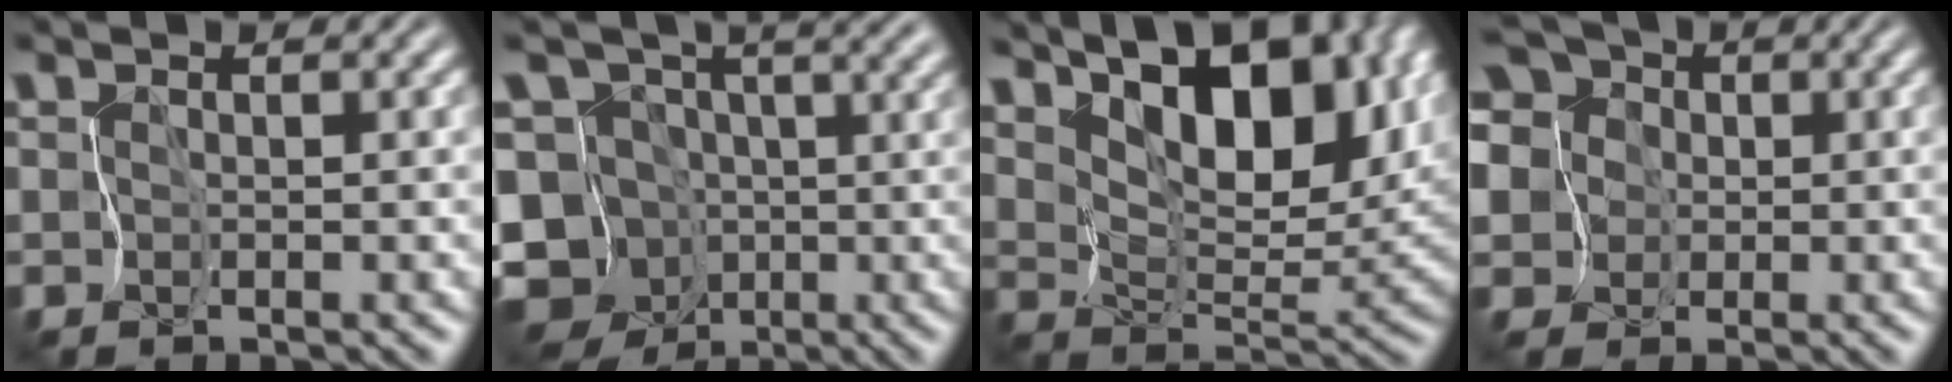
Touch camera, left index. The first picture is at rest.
{"total": 9.4, "force": [-3.1, 7.6, 4.7], "torque": [-0.082, 0.017, -0.050]}
{"total": 12.8, "force": [7.0, 5.7, 9.1], "torque": [-0.163, 0.004, 0.122]}
{"total": 12.4, "force": [2.2, 10.4, 6.2], "torque": [-0.170, 0.036, 0.002]}